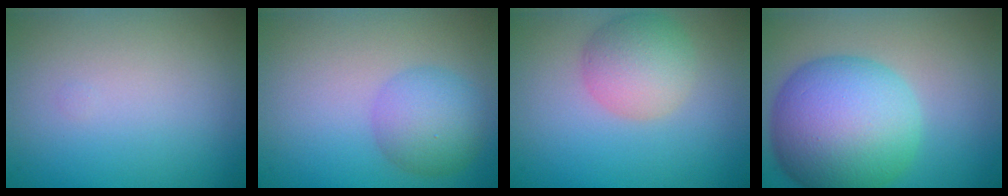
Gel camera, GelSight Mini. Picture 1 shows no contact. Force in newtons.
{"total": 4.3, "press": 4.3, "slide": 0.1}
{"total": 4.3, "press": 4.3, "slide": 0.4}
{"total": 12.1, "press": 12.1, "slide": 0.1}